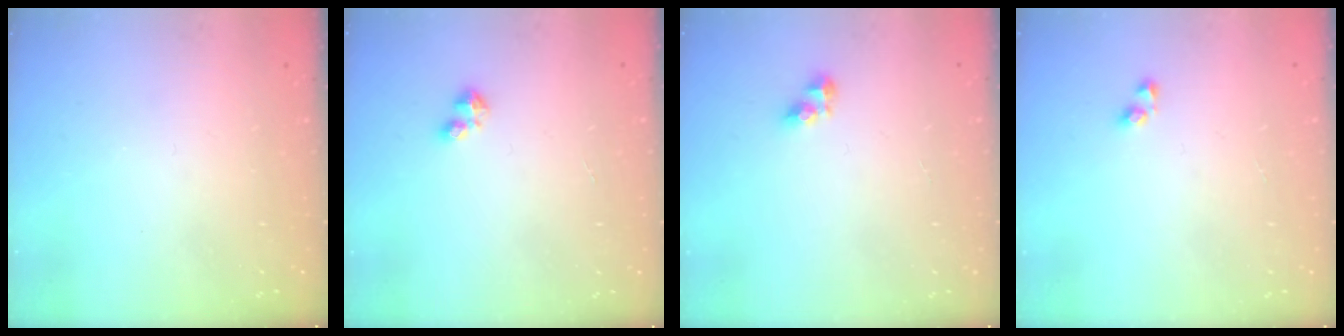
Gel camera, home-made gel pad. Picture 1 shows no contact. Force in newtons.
{"total": 2.4, "press": 2.4, "slide": 0.4}
{"total": 5.0, "press": 5.0, "slide": 0.5}
{"total": 2.9, "press": 2.9, "slide": 0.2}